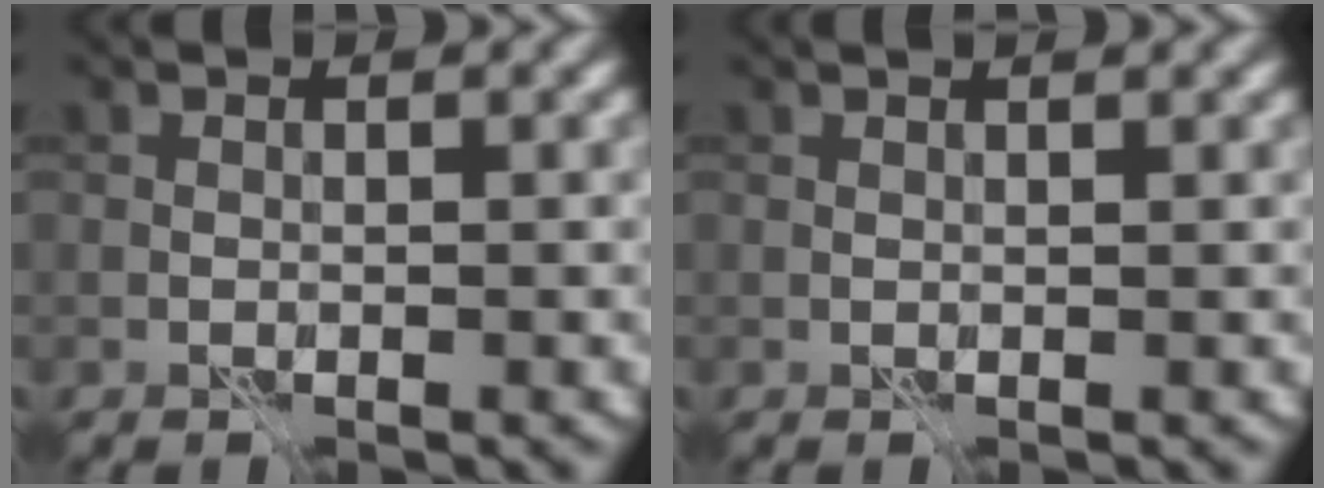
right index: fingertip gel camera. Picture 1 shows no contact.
{"total": 1.1, "force": [0.9, 0.0, 0.6], "torque": [-0.012, -0.004, 0.011]}